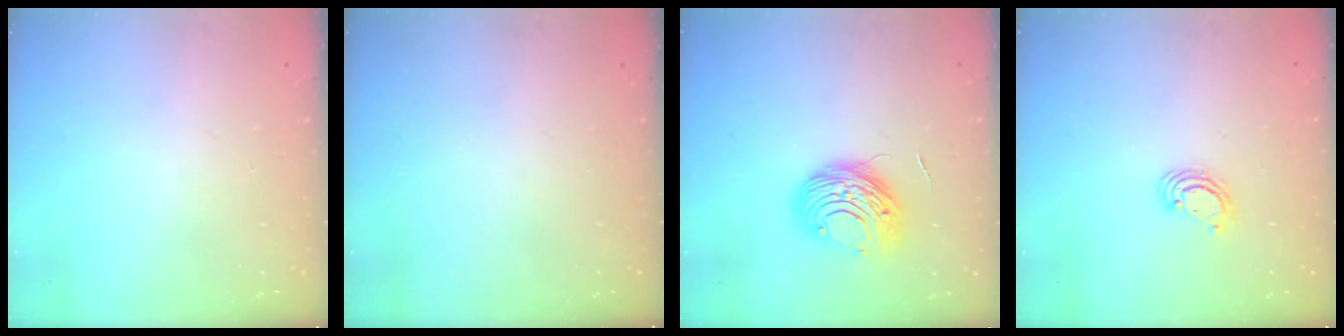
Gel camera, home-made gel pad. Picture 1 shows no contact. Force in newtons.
{"total": 0.0}
{"total": 9.6, "press": 9.5, "slide": 1.2}
{"total": 3.8, "press": 3.8, "slide": 0.1}